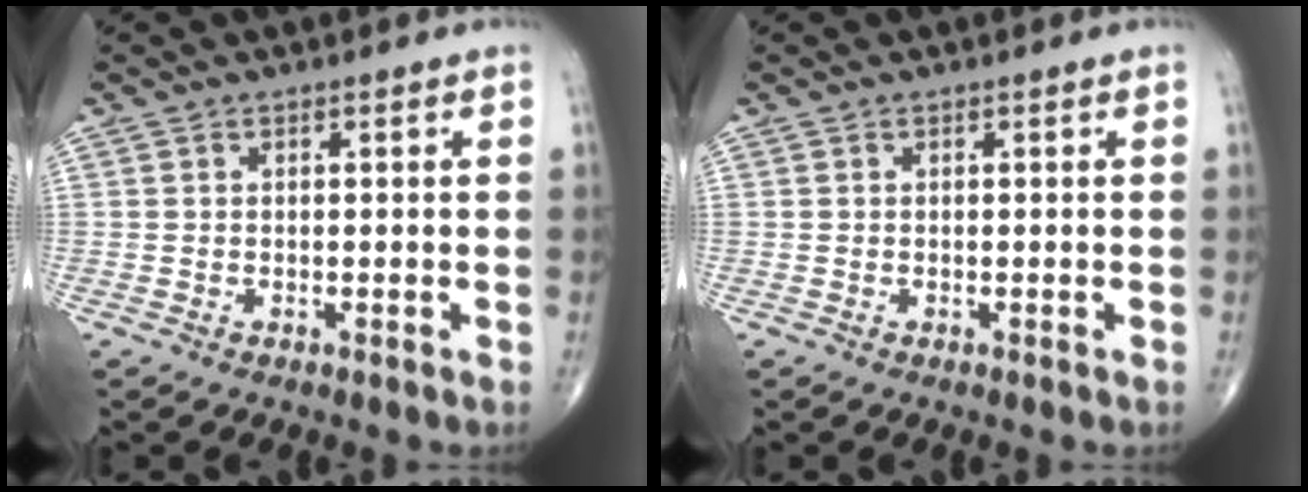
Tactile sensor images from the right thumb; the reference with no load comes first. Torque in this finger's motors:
{"motor_torque": [-0.24, 0.24, -0.22, 0.03, 0.00]}